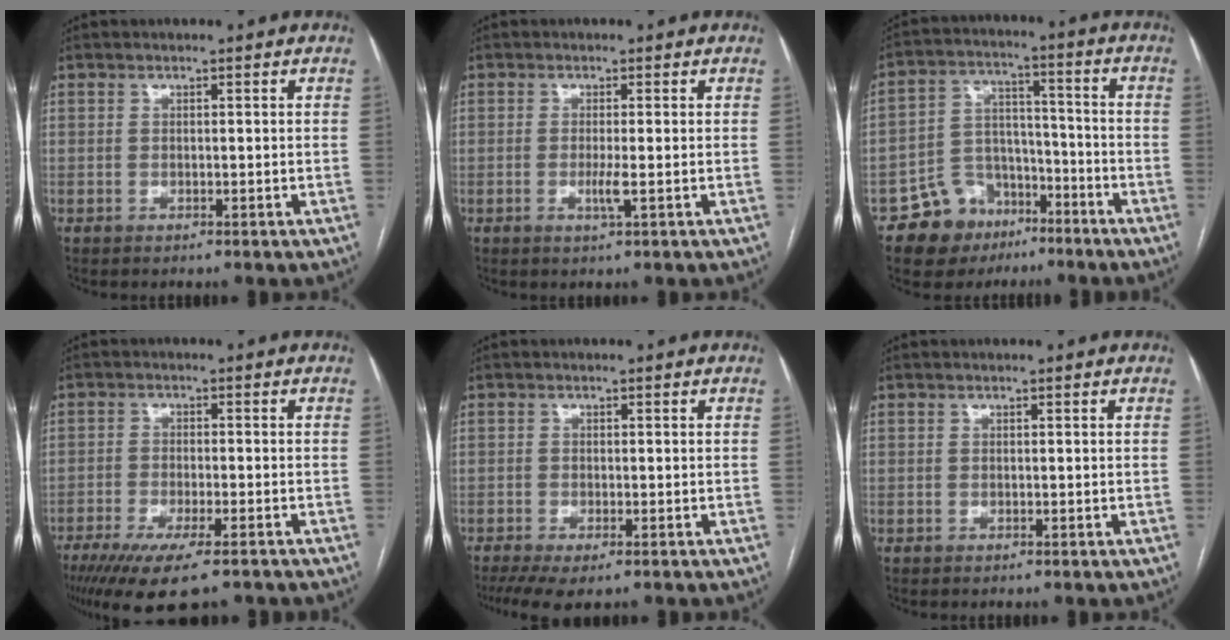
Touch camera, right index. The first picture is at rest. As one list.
[{"total": 2.2, "force": [-0.5, -0.2, 2.1], "torque": [-0.043, -0.006, -0.009]}, {"total": 10.4, "force": [-6.4, 7.8, 2.5], "torque": [-0.043, 0.042, -0.098]}, {"total": 12.1, "force": [-8.8, 2.4, 8.0], "torque": [-0.128, -0.025, -0.137]}, {"total": 6.0, "force": [-4.2, 1.9, 3.9], "torque": [-0.061, -0.015, -0.067]}, {"total": 0.0}]